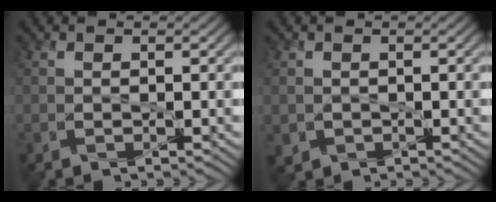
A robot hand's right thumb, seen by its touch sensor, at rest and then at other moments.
{"total": 1.5, "force": [-0.2, 1.5, 0.0], "torque": [-0.006, -0.013, -0.004]}